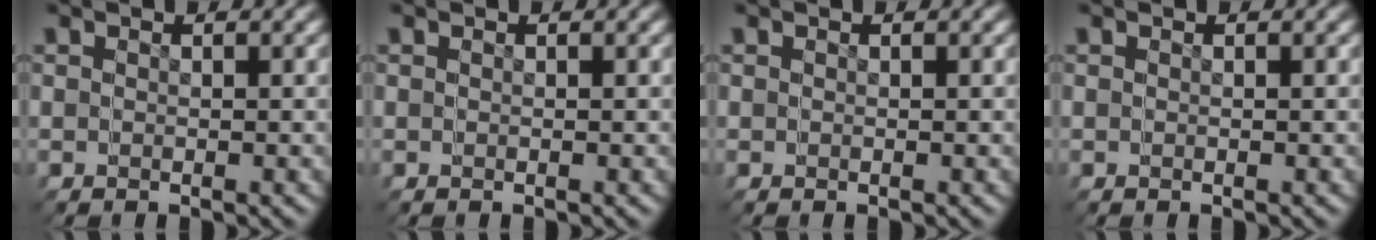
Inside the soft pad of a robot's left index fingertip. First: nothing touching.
{"total": 0.0}
{"total": 0.0}
{"total": 0.0}